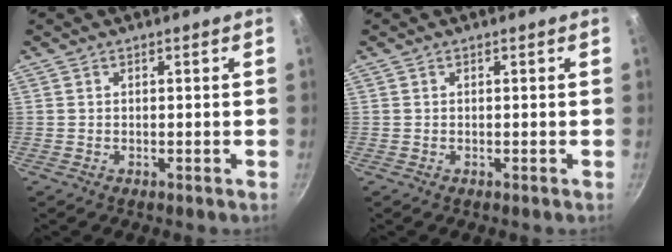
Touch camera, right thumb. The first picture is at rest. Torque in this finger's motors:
{"motor_torque": [0.00, 0.00, 0.03, -0.03, 0.00]}